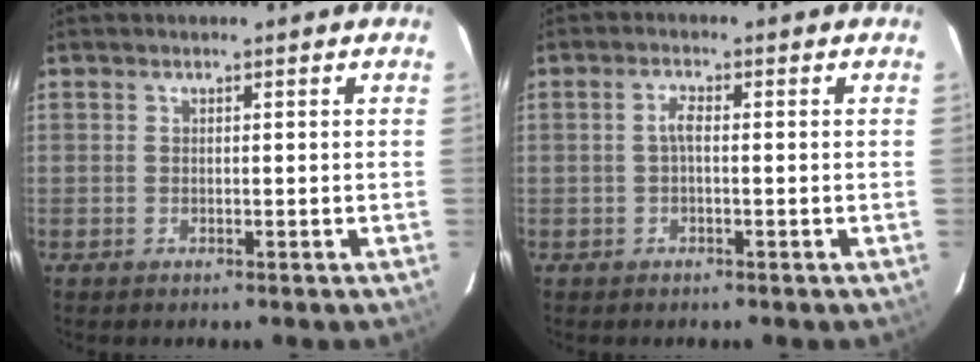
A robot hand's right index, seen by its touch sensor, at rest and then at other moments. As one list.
[{"total": 1.8, "force": [-0.3, 0.5, 1.7], "torque": [-0.035, 0.007, -0.006]}]